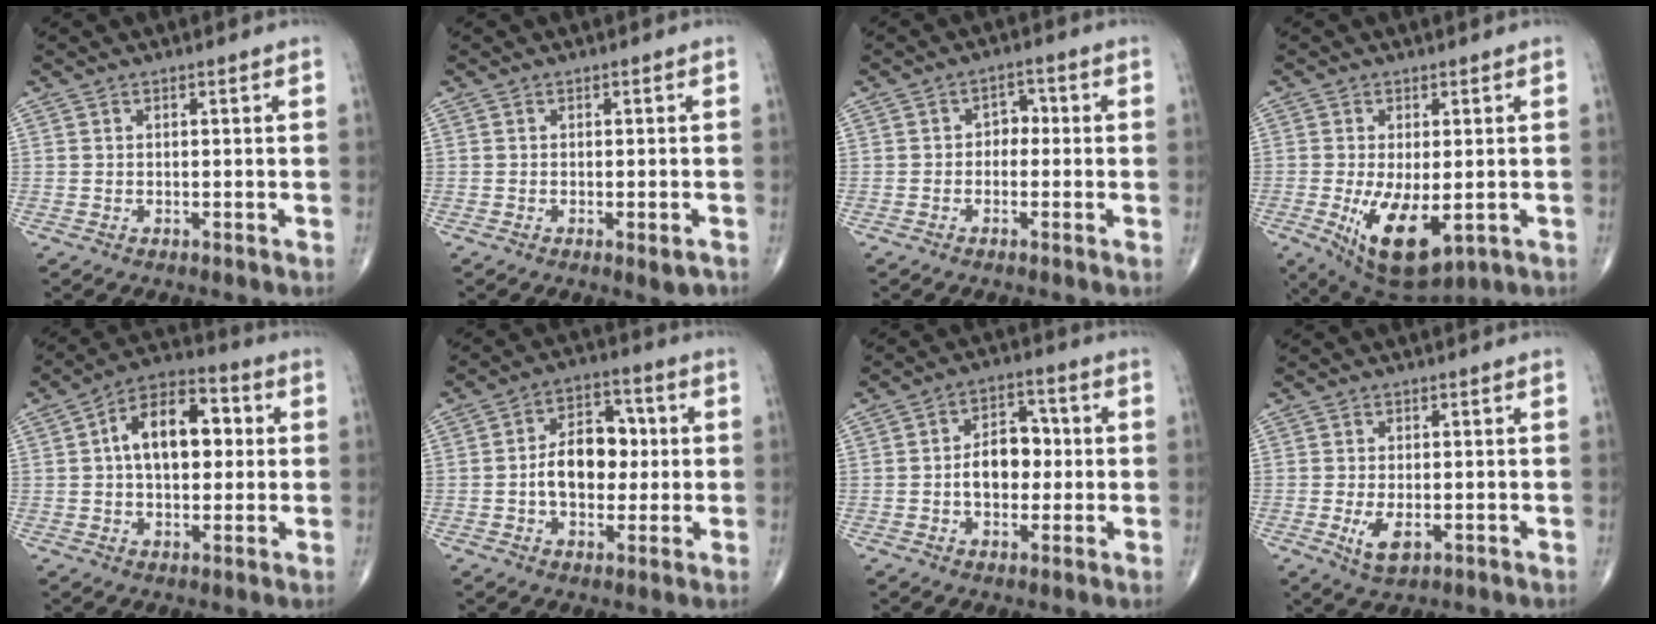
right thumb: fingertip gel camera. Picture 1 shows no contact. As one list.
[{"total": 2.1, "force": [-1.0, 0.7, 1.7], "torque": [-0.016, -0.002, -0.011]}, {"total": 3.1, "force": [-0.4, 2.3, 1.9], "torque": [-0.006, 0.015, -0.017]}, {"total": 11.4, "force": [-2.8, 5.2, 9.8], "torque": [-0.165, -0.021, -0.029]}, {"total": 13.8, "force": [1.9, 8.1, 11.1], "torque": [-0.156, 0.025, 0.020]}, {"total": 11.1, "force": [-0.2, 7.5, 8.2], "torque": [-0.097, 0.023, -0.011]}, {"total": 8.6, "force": [-0.5, 5.9, 6.3], "torque": [-0.072, 0.021, -0.015]}, {"total": 4.3, "force": [-1.2, 2.1, 3.6], "torque": [-0.065, -0.008, -0.016]}]